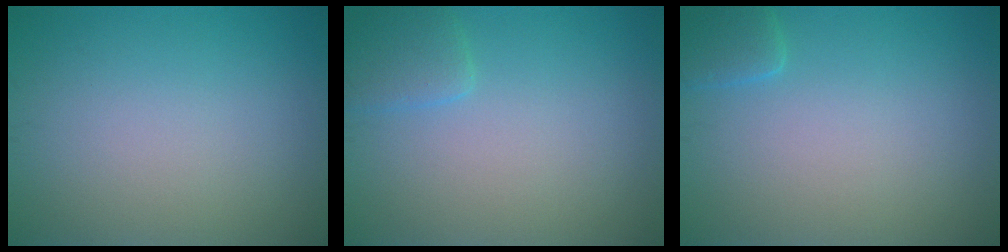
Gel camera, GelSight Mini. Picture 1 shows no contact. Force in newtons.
{"total": 1.8, "press": 1.8, "slide": 0.2}
{"total": 1.6, "press": 1.6, "slide": 0.2}